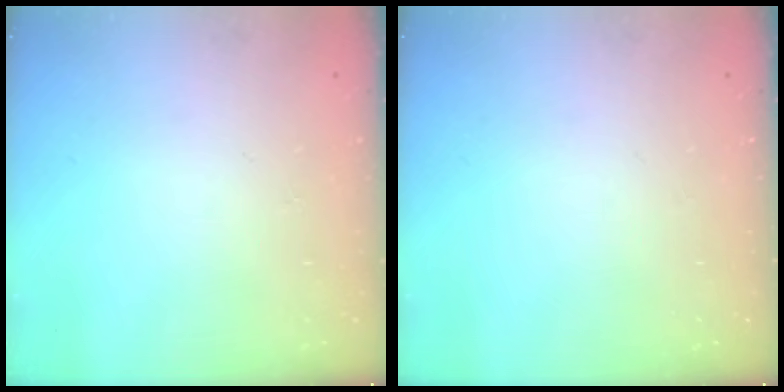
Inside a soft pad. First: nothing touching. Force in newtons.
{"total": 0.0}